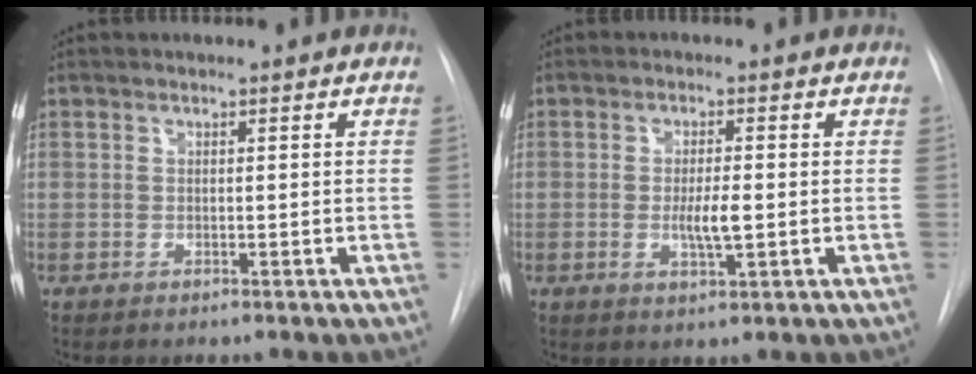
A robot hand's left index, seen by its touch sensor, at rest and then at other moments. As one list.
[{"total": 3.8, "force": [-0.5, 0.7, 3.7], "torque": [-0.069, -0.005, -0.006]}]